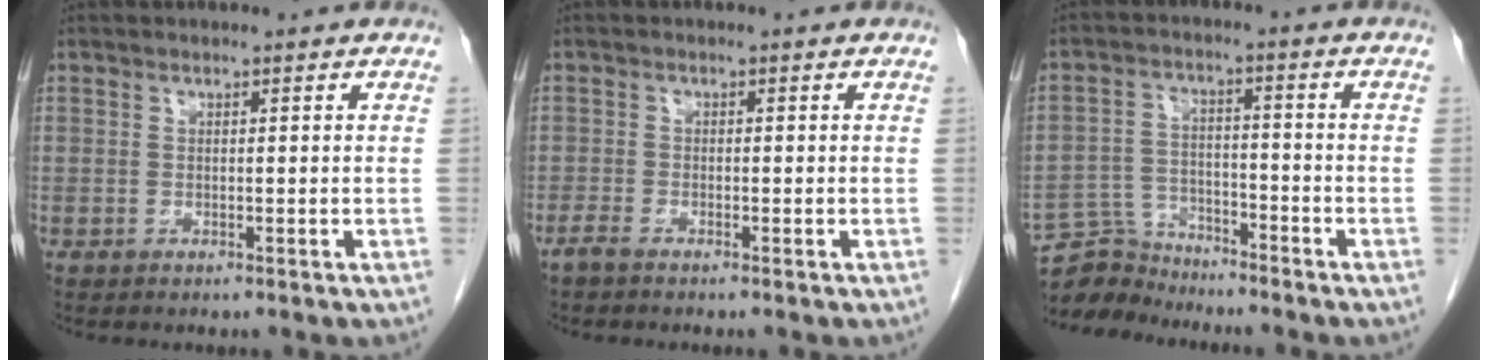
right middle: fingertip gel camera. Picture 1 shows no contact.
{"total": 1.5, "force": [-1.3, 0.3, 0.7], "torque": [-0.022, -0.002, -0.024]}
{"total": 7.0, "force": [-6.8, 1.7, -0.4], "torque": [0.000, 0.006, -0.126]}